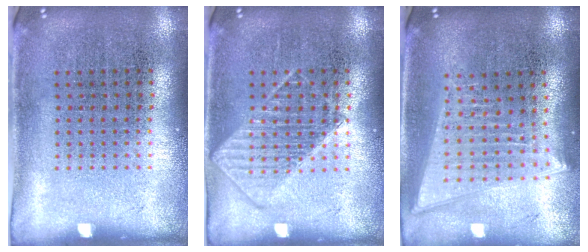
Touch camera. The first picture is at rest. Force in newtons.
{"total": 2.2, "press": 2.1, "slide": 0.4}
{"total": 2.0, "press": 1.7, "slide": 1.0}